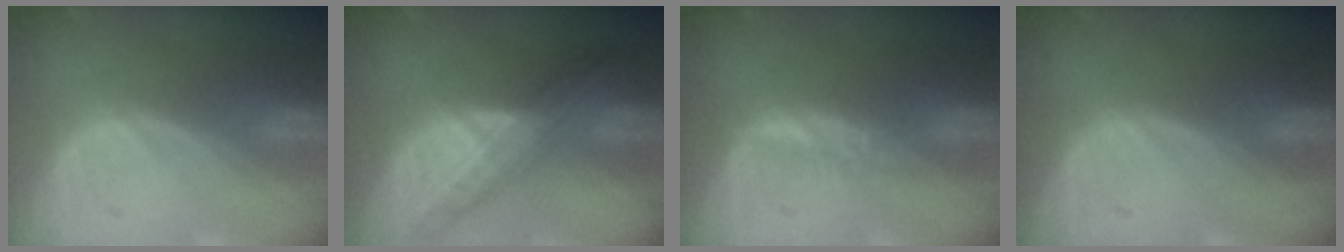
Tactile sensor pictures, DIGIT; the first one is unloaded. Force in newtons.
{"total": 8.8, "press": 7.6, "slide": 4.4}
{"total": 1.6, "press": 1.5, "slide": 0.5}
{"total": 0.0}